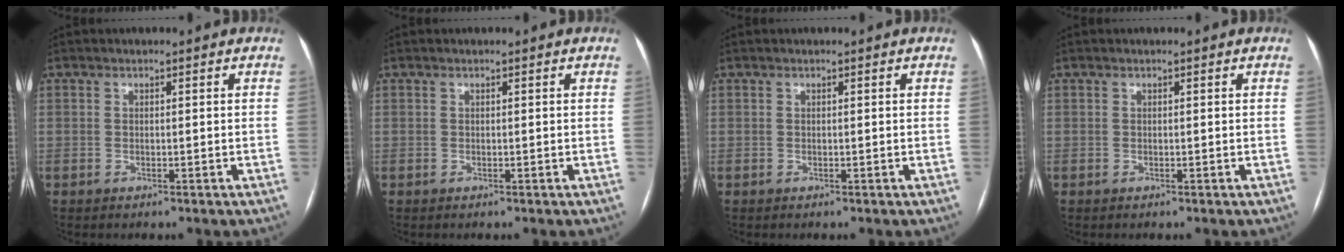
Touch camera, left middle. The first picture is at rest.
{"total": 0.0}
{"total": 0.0}
{"total": 0.0}